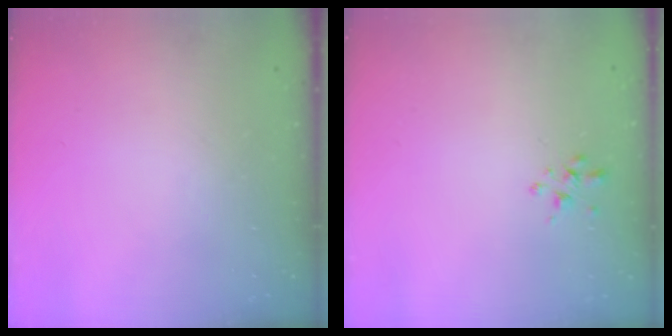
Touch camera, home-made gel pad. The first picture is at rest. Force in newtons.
{"total": 2.3, "press": 2.2, "slide": 0.3}